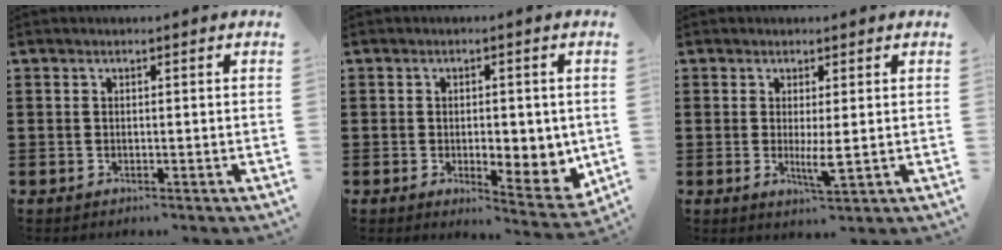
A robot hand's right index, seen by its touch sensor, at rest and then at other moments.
{"total": 5.0, "force": [0.1, 2.4, 4.3], "torque": [-0.068, 0.004, -0.001]}
{"total": 3.5, "force": [-0.2, 0.5, 3.4], "torque": [-0.062, -0.003, -0.003]}